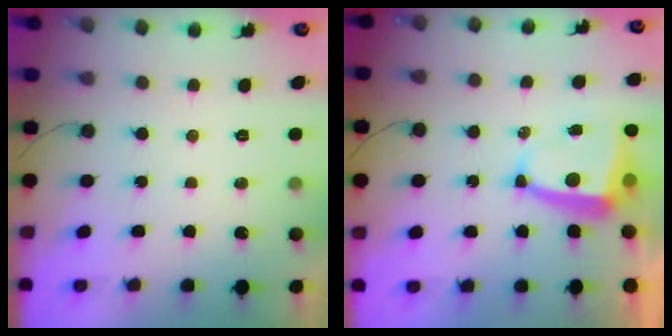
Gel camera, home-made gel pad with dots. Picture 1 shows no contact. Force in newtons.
{"total": 5.3, "press": 5.2, "slide": 0.7}